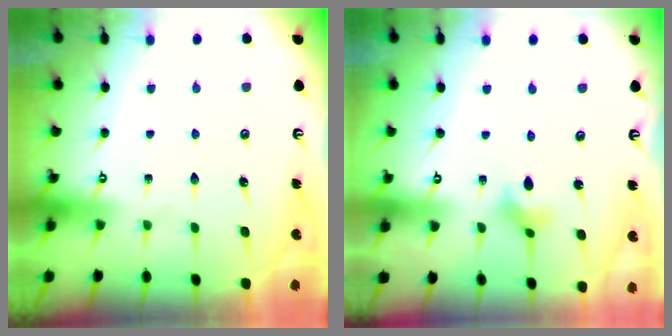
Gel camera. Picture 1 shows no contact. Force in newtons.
{"total": 2.8, "press": 2.8, "slide": 0.1}